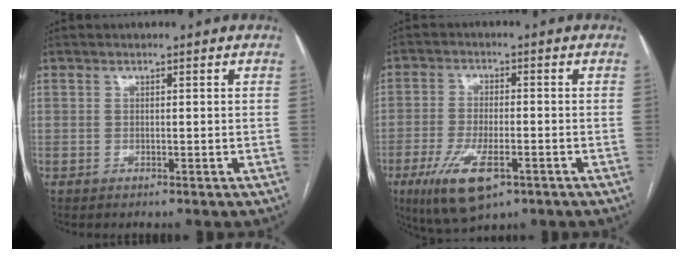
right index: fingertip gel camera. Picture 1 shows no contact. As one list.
[{"total": 10.2, "force": [-5.0, 3.3, 8.2], "torque": [-0.161, -0.020, -0.079]}]